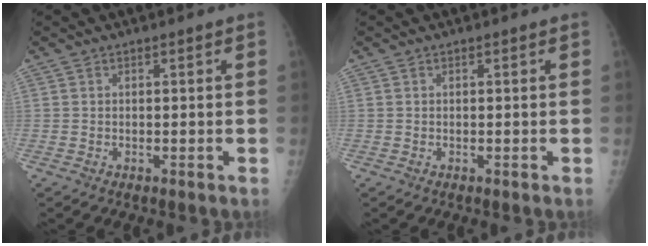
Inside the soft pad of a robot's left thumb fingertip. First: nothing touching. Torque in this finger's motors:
{"motor_torque": [0.01, -0.01, -0.01, -0.01, 0.00]}